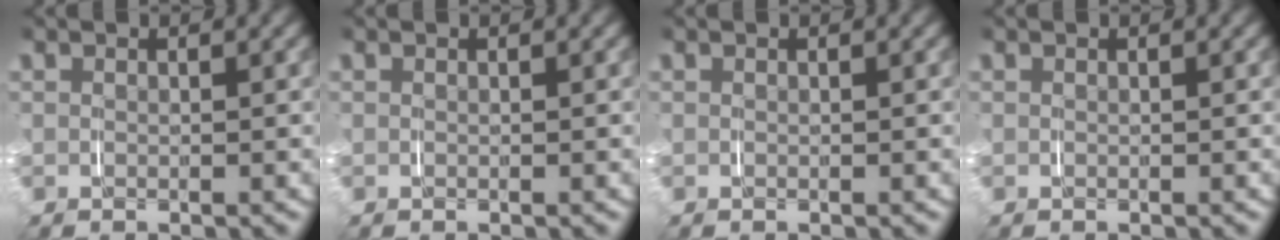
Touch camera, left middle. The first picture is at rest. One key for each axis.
{"total": 0.0}
{"total": 0.0}
{"total": 0.0}